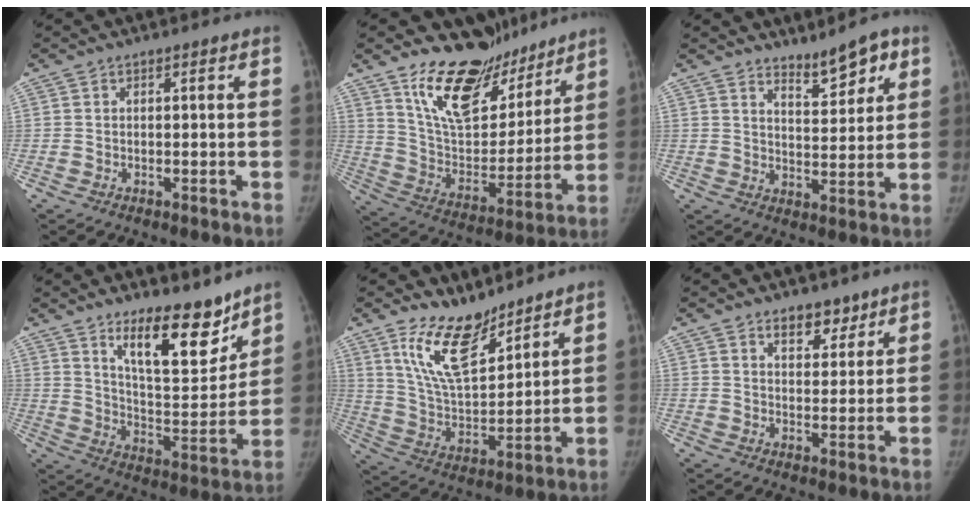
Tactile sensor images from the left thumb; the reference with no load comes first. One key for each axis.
{"total": 19.4, "fx": 14.9, "fy": 9.2, "fz": 8.3, "tx": -0.077, "ty": -0.101, "tz": 0.258}
{"total": 7.2, "fx": 5.1, "fy": 2.6, "fz": 4.4, "tx": -0.041, "ty": -0.038, "tz": 0.081}
{"total": 15.6, "fx": 11.1, "fy": 5.4, "fz": 9.5, "tx": -0.100, "ty": -0.096, "tz": 0.187}
{"total": 13.4, "fx": 10.2, "fy": 5.2, "fz": 7.1, "tx": -0.100, "ty": -0.074, "tz": 0.203}
{"total": 5.6, "fx": 4.0, "fy": 3.1, "fz": 2.5, "tx": -0.007, "ty": -0.027, "tz": 0.063}